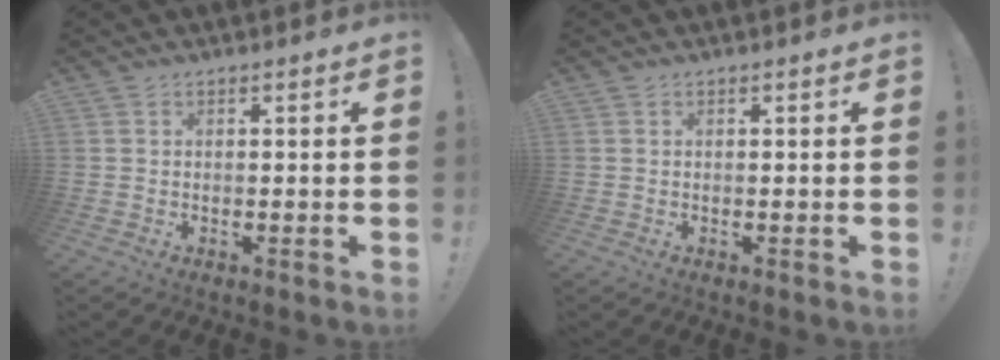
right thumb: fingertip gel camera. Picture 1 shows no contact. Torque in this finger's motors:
{"motor_torque": [-0.13, 0.03, 0.07, 0.04, 0.06]}